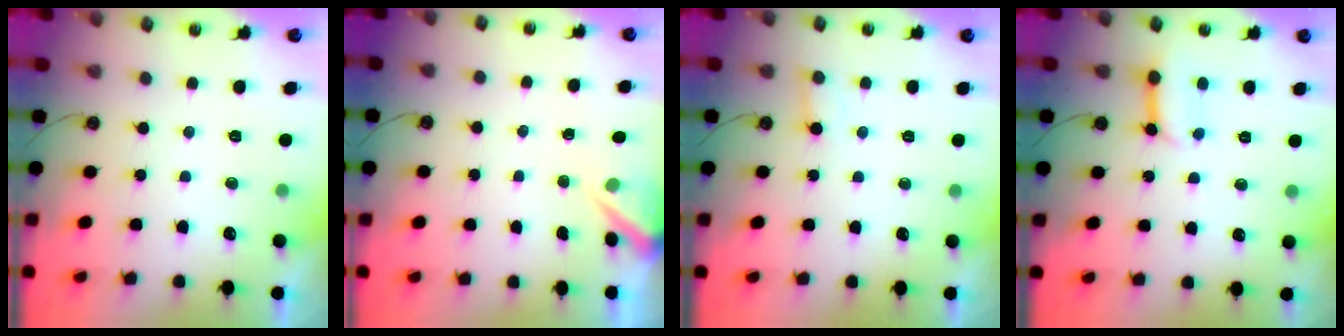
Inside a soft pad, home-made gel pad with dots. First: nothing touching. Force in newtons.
{"total": 3.1, "press": 3.0, "slide": 0.4}
{"total": 4.1, "press": 4.1, "slide": 0.3}
{"total": 8.6, "press": 8.6, "slide": 0.4}